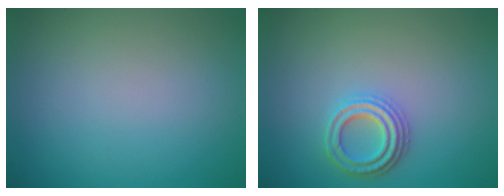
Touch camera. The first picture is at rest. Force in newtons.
{"total": 3.0, "press": 2.7, "slide": 1.1}